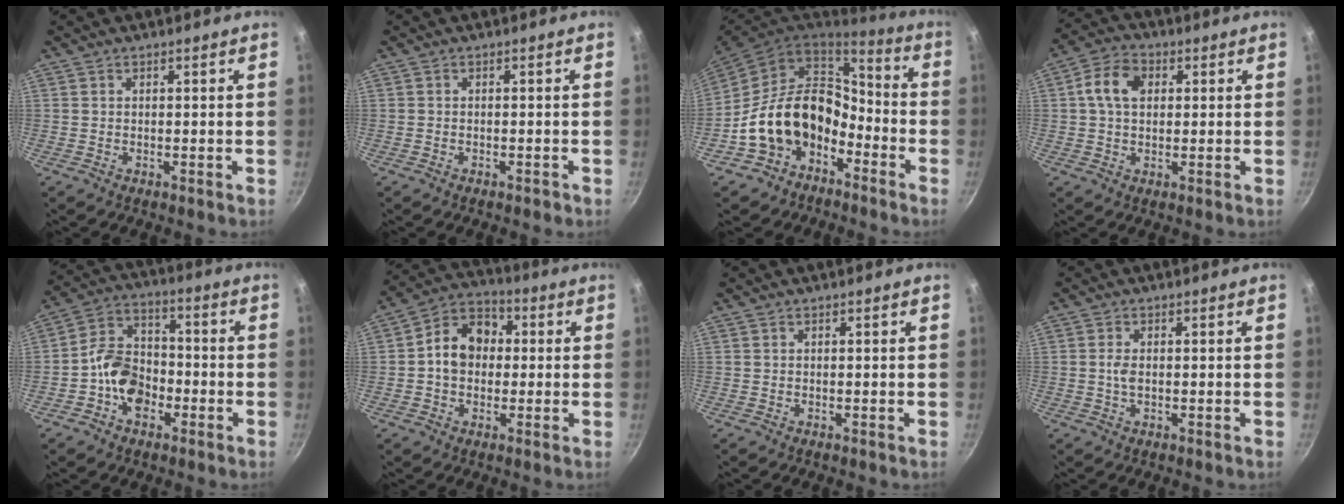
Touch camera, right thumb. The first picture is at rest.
{"total": 0.9, "force": [-0.7, 0.4, 0.4], "torque": [-0.007, 0.009, -0.006]}
{"total": 17.2, "force": [-6.4, 12.6, 9.9], "torque": [-0.143, 0.075, -0.111]}
{"total": 7.7, "force": [1.6, 5.3, 5.3], "torque": [-0.087, 0.015, 0.017]}
{"total": 10.6, "force": [-3.6, 7.7, 6.3], "torque": [-0.082, 0.041, -0.076]}
{"total": 10.5, "force": [0.3, 8.3, 6.4], "torque": [-0.070, 0.028, -0.014]}
{"total": 0.0}
{"total": 1.8, "force": [-0.1, 0.9, 1.6], "torque": [-0.032, 0.000, -0.002]}